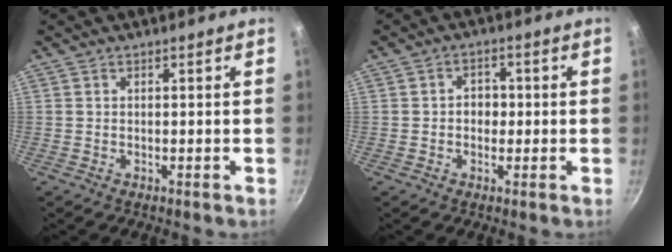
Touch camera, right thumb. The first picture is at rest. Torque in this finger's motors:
{"motor_torque": [-0.06, 0.02, 0.04, 0.02, -0.02]}